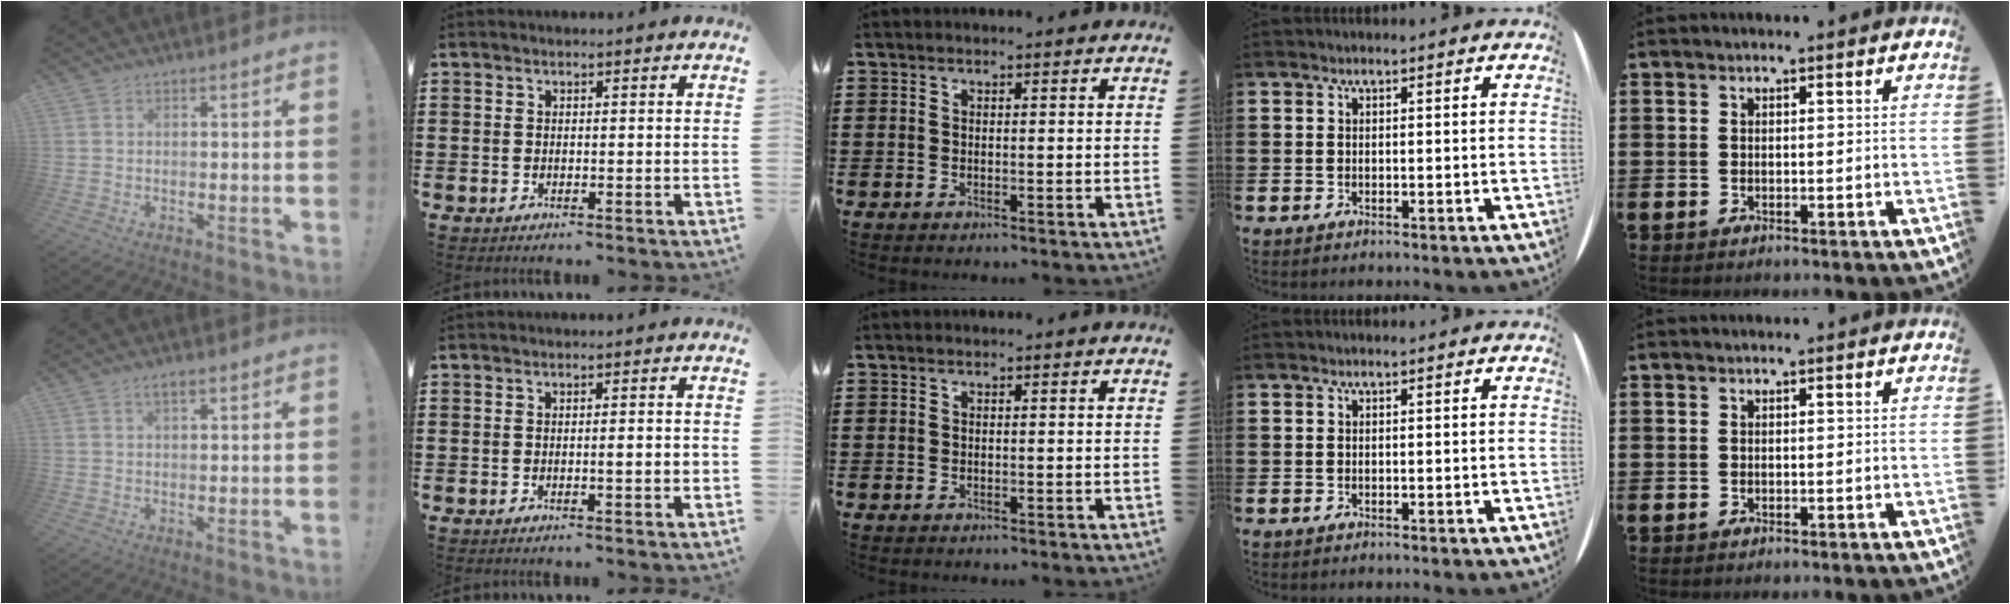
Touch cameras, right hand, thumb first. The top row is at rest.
{"thumb": {"total": 2.7, "force": [1.5, 1.0, 2.0], "torque": [-0.038, 0.001, 0.026]}, "index": {"total": 1.7, "force": [-0.3, 0.2, 1.7], "torque": [-0.029, -0.004, -0.005]}}